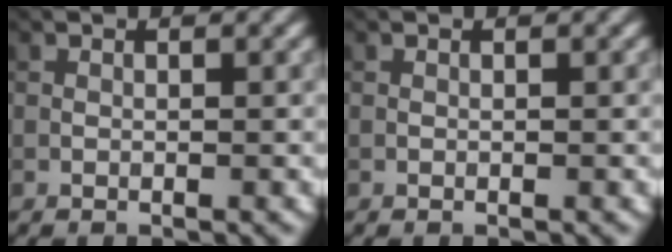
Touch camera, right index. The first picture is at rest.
{"total": 0.0}